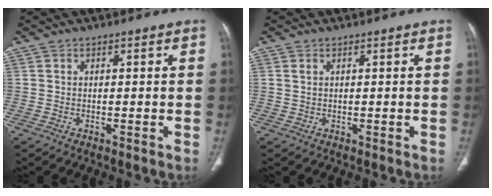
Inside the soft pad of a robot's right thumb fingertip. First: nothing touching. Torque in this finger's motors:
{"motor_torque": [-0.19, -0.13, -0.38, 0.25, -0.02]}